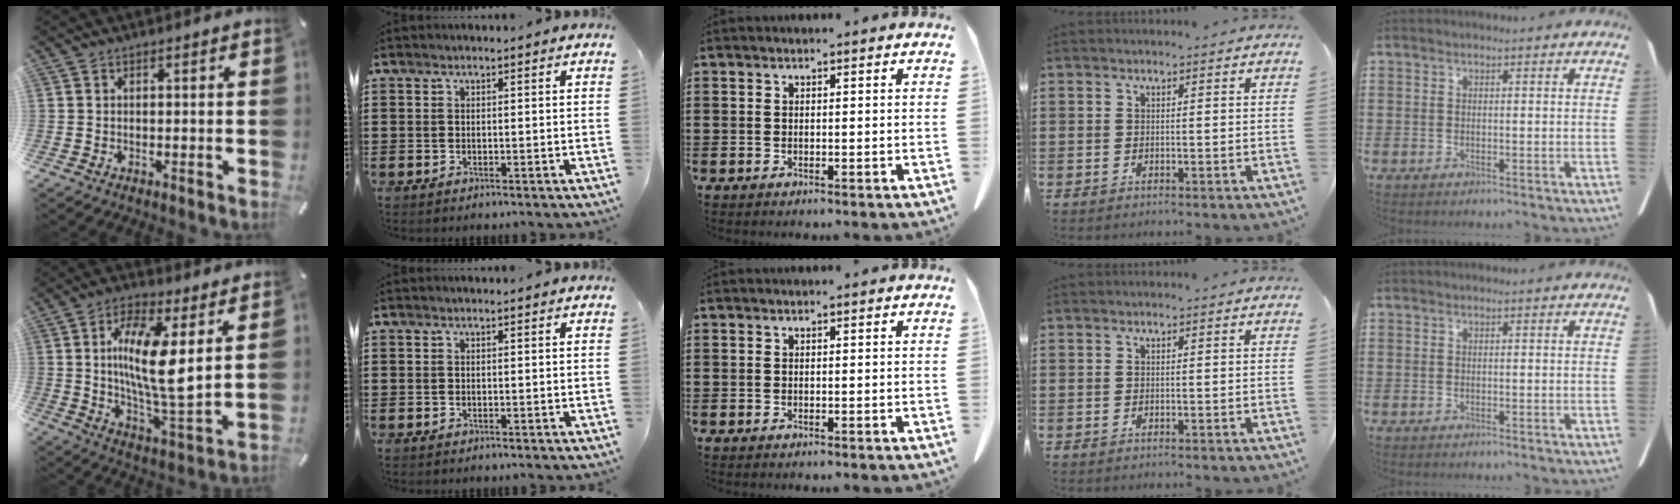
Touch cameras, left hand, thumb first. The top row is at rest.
{"thumb": {"total": 14.5, "force": [3.9, 4.3, 13.3], "torque": [-0.259, -0.028, 0.059]}}